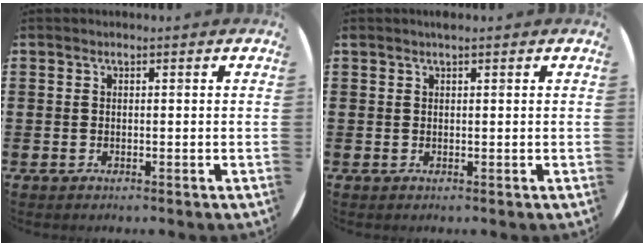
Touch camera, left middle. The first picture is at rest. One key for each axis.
{"total": 0.6, "fx": 0.5, "fy": -0.1, "fz": 0.2, "tx": -0.004, "ty": 0.000, "tz": 0.010}